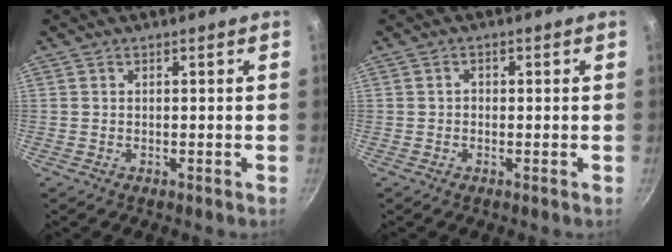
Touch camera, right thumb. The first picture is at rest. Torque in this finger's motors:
{"motor_torque": [-0.07, -0.21, 0.49, 0.03, 0.05]}